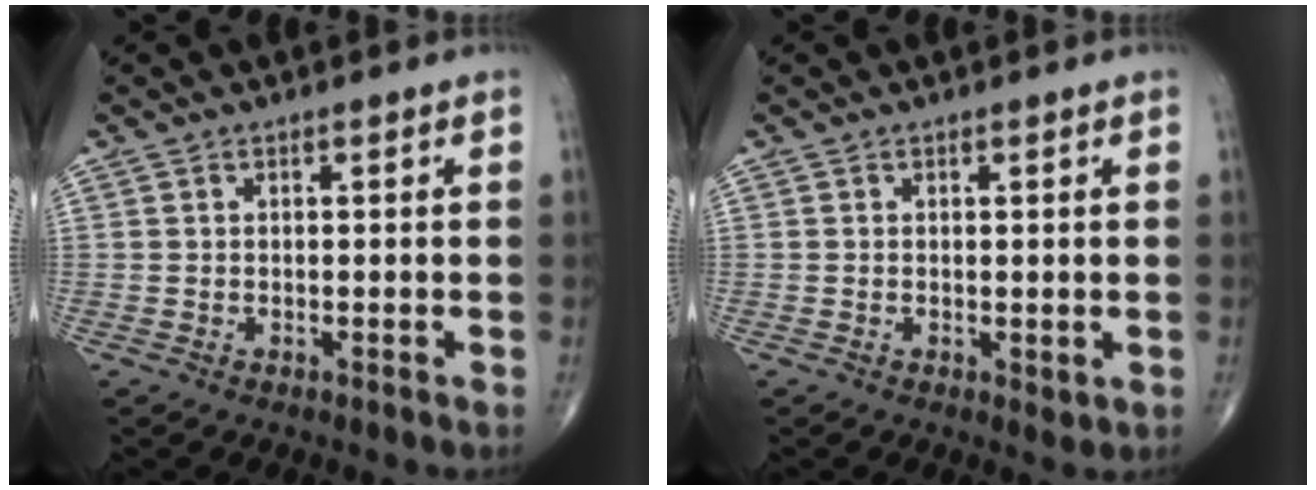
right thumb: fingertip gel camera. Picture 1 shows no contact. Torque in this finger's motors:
{"motor_torque": [-0.48, -0.09, -0.45, -0.31, -0.16]}